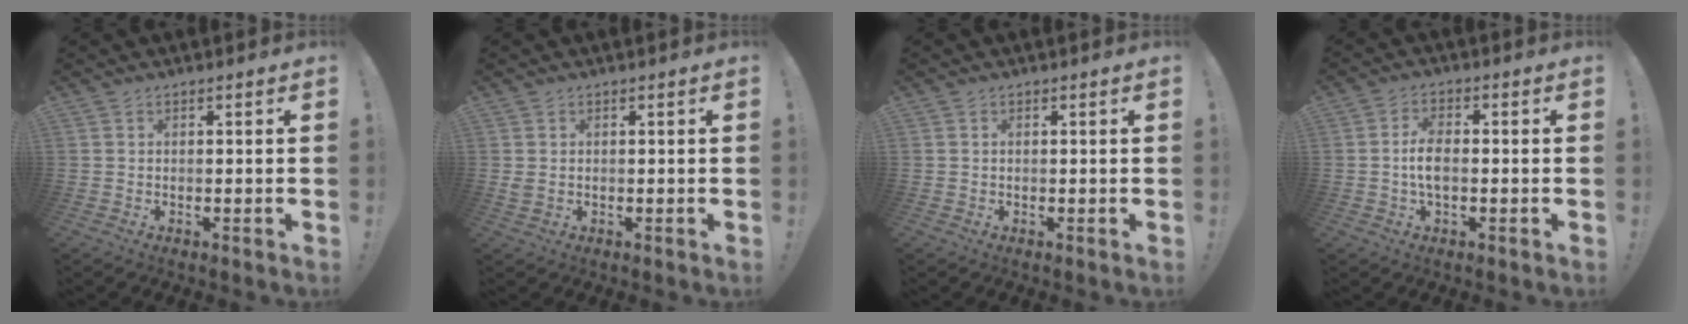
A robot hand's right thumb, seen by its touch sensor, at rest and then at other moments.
{"total": 1.5, "force": [0.5, 1.0, 1.0], "torque": [-0.012, 0.000, 0.009]}
{"total": 0.0}
{"total": 6.1, "force": [-0.8, 3.2, 5.1], "torque": [-0.090, 0.002, -0.017]}